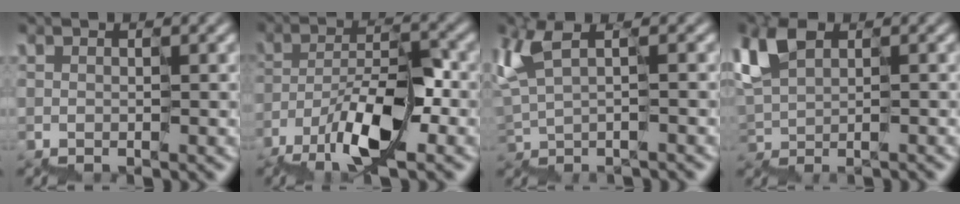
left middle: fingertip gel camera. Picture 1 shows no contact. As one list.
[{"total": 6.7, "force": [-4.2, 1.9, 4.8], "torque": [-0.083, 0.014, -0.082]}, {"total": 3.3, "force": [0.0, 1.0, 3.1], "torque": [-0.071, 0.002, 0.000]}, {"total": 3.7, "force": [0.4, 2.1, 3.0], "torque": [-0.061, 0.008, 0.001]}]